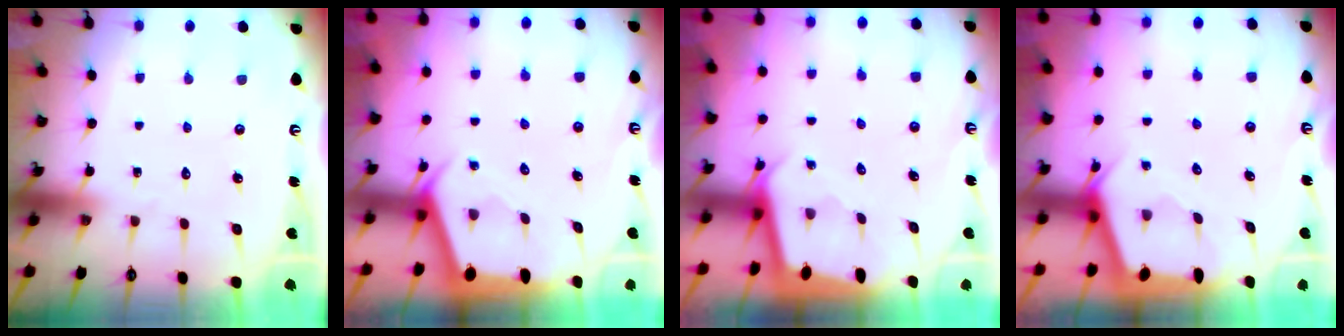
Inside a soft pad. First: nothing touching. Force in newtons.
{"total": 2.2, "press": 2.2, "slide": 0.3}
{"total": 1.9, "press": 1.9, "slide": 0.1}
{"total": 3.7, "press": 3.7, "slide": 0.1}